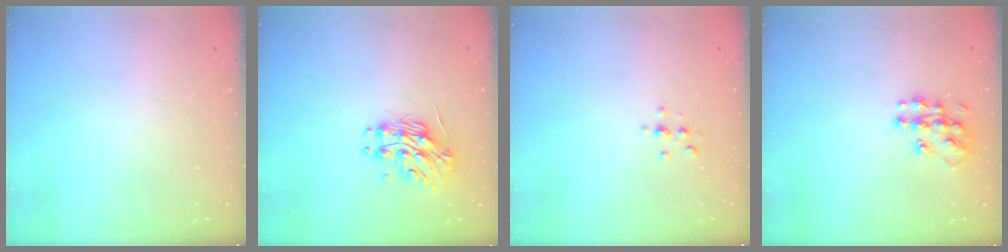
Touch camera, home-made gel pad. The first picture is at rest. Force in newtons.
{"total": 13.2, "press": 13.2, "slide": 0.8}
{"total": 2.3, "press": 2.2, "slide": 0.2}
{"total": 10.4, "press": 10.4, "slide": 0.4}